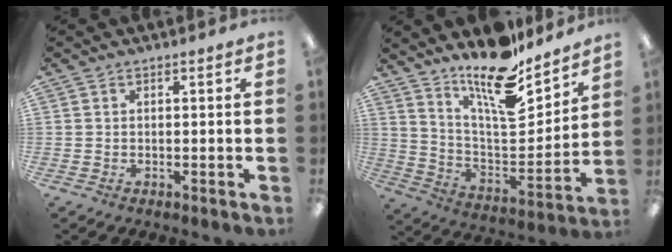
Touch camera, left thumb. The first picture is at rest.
{"total": 17.1, "force": [13.7, 5.0, 9.0], "torque": [-0.159, -0.110, 0.239]}